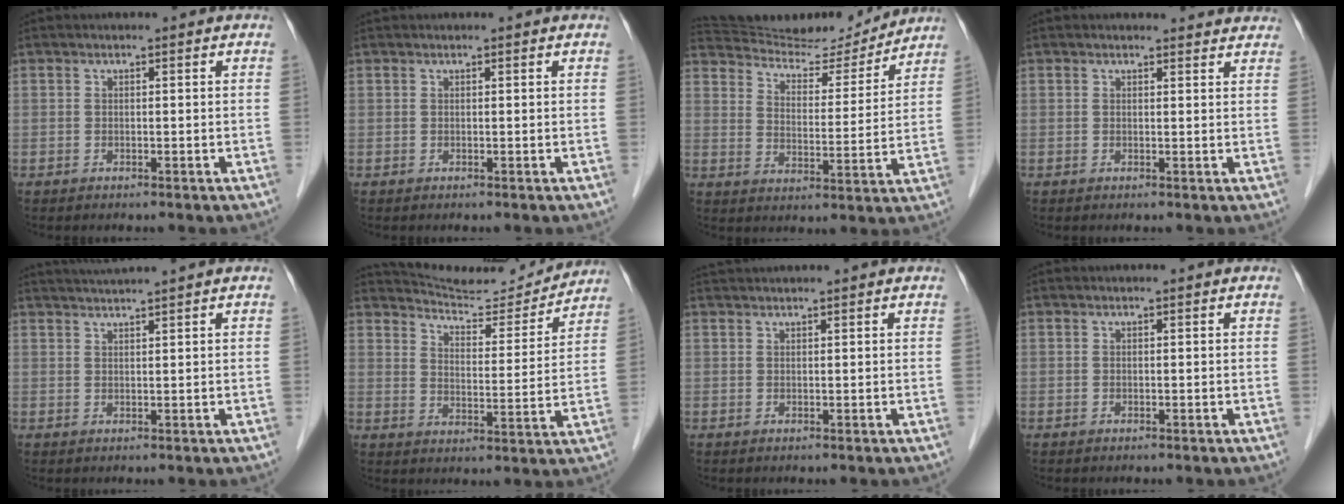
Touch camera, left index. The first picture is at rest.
{"total": 0.6, "force": [0.6, 0.1, 0.1], "torque": [-0.006, 0.014, 0.015]}
{"total": 16.1, "force": [15.6, 2.5, 3.4], "torque": [-0.058, -0.007, 0.231]}
{"total": 5.3, "force": [5.2, 1.1, 0.6], "torque": [0.003, 0.003, 0.042]}
{"total": 3.7, "force": [3.3, -1.4, 1.0], "torque": [-0.013, 0.010, 0.059]}
{"total": 11.9, "force": [11.8, 0.9, 0.7], "torque": [-0.015, -0.015, 0.167]}
{"total": 3.9, "force": [3.7, -0.2, 1.1], "torque": [-0.011, 0.031, 0.057]}
{"total": 0.0}